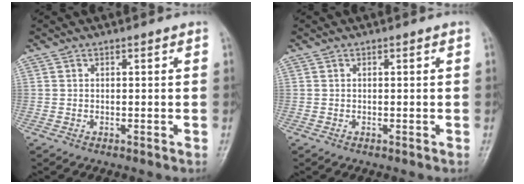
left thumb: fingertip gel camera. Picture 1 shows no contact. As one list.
[{"total": 0.0}]